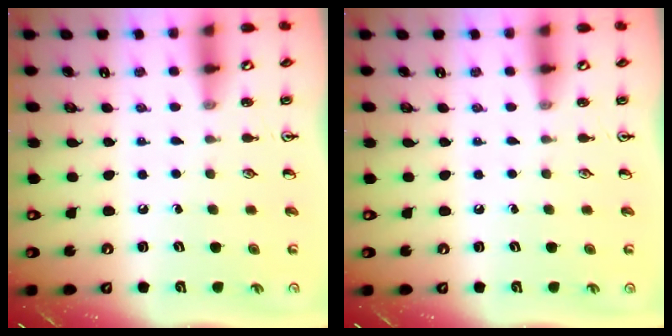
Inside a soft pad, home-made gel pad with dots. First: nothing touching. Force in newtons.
{"total": 0.0}